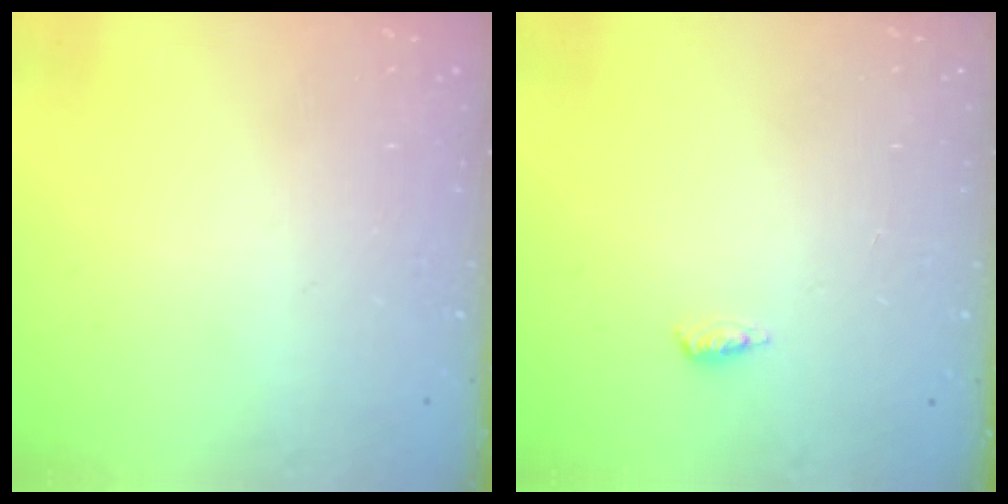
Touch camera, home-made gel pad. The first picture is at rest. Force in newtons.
{"total": 3.4, "press": 3.0, "slide": 1.7}